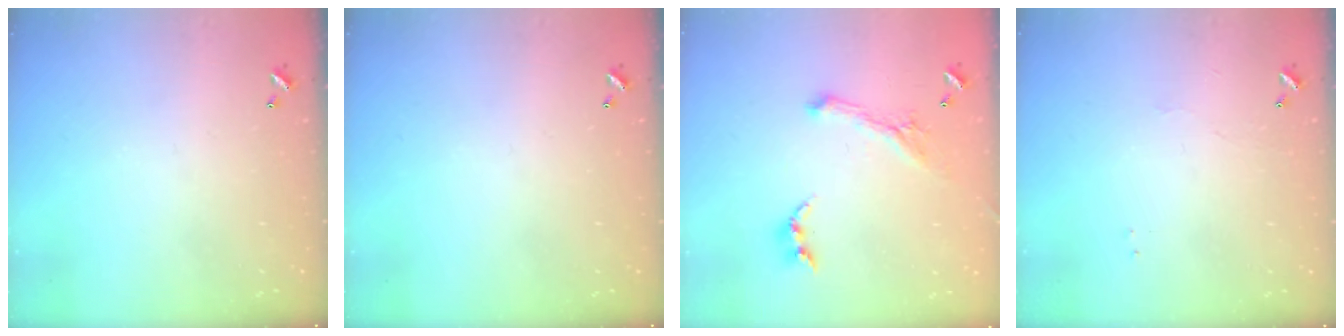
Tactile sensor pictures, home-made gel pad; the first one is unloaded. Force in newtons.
{"total": 0.0}
{"total": 0.8, "press": 0.8, "slide": 0.2}
{"total": 1.2, "press": 1.1, "slide": 0.3}